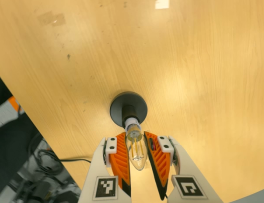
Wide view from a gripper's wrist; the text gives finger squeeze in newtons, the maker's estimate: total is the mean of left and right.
{"total": 15.0, "left": 14.1, "right": 15.8}